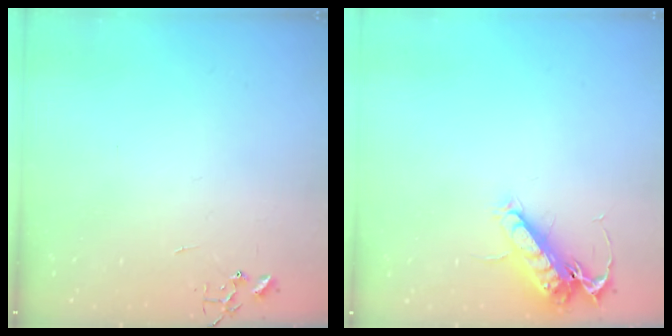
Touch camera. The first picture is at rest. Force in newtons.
{"total": 13.8, "press": 13.8, "slide": 1.2}